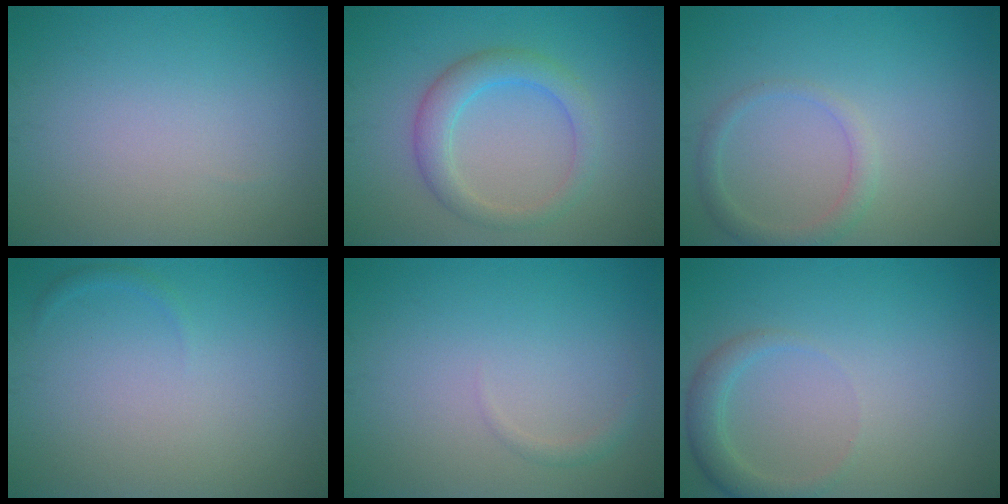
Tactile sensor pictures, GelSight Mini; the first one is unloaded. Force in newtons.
{"total": 3.5, "press": 3.5, "slide": 0.1}
{"total": 1.9, "press": 1.9, "slide": 0.1}
{"total": 0.5, "press": 0.5, "slide": 0.1}
{"total": 0.8, "press": 0.8, "slide": 0.0}
{"total": 2.2, "press": 2.2, "slide": 0.2}